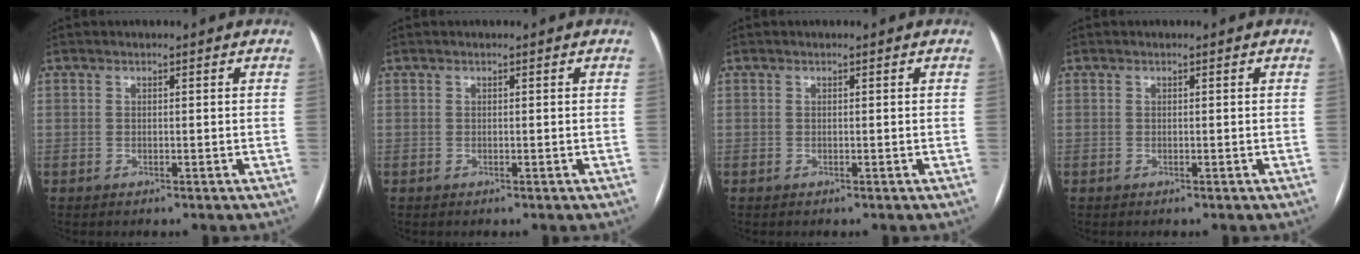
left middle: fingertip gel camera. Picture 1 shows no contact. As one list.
[{"total": 0.0}, {"total": 0.0}, {"total": 0.0}]